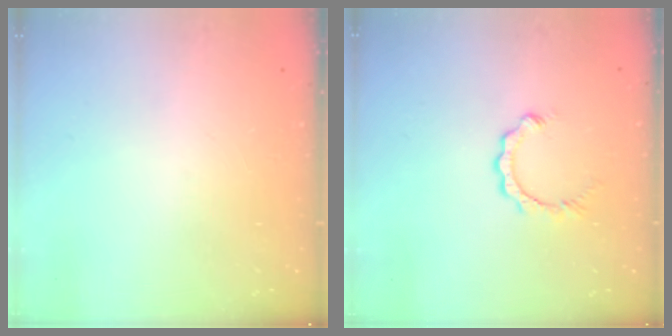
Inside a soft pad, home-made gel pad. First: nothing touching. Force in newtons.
{"total": 2.6, "press": 2.6, "slide": 0.3}